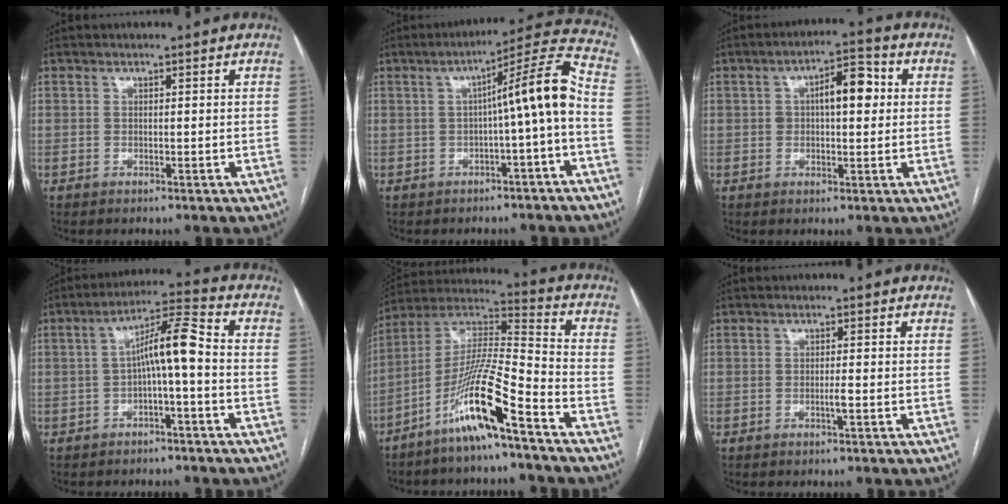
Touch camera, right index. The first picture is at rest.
{"total": 9.3, "force": [-1.4, -0.5, 9.2], "torque": [-0.126, 0.028, -0.021]}
{"total": 7.1, "force": [1.2, 2.8, 6.5], "torque": [-0.102, 0.029, 0.019]}
{"total": 7.6, "force": [-0.9, 0.7, 7.6], "torque": [-0.129, 0.030, -0.018]}
{"total": 14.1, "force": [-8.4, 0.1, 11.3], "torque": [-0.226, -0.003, -0.164]}
{"total": 1.2, "force": [-0.5, -0.2, 1.1], "torque": [-0.022, -0.001, -0.008]}